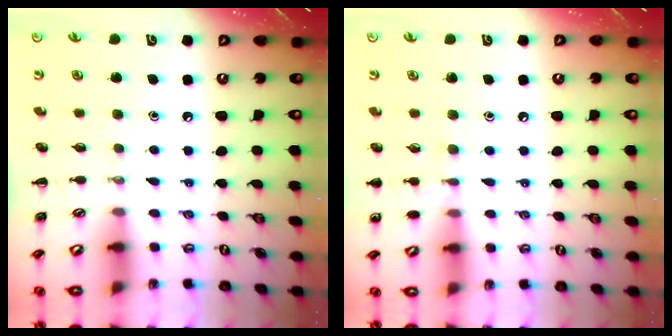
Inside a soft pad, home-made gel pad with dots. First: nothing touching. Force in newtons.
{"total": 5.9, "press": 5.6, "slide": 1.9}